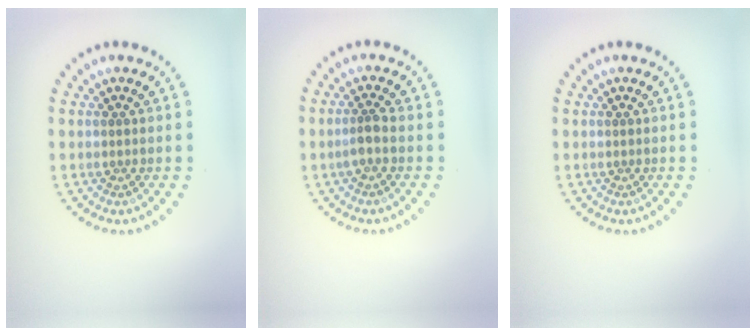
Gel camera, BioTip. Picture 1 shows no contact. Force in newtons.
{"total": 1.4, "press": 1.1, "slide": 0.9}
{"total": 0.0}